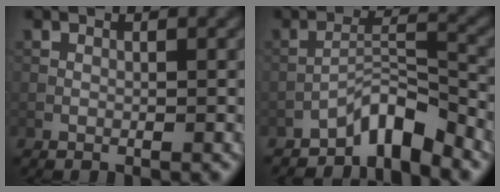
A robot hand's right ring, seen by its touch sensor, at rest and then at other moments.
{"total": 4.4, "force": [-3.6, 1.0, 2.3], "torque": [-0.028, 0.016, -0.070]}